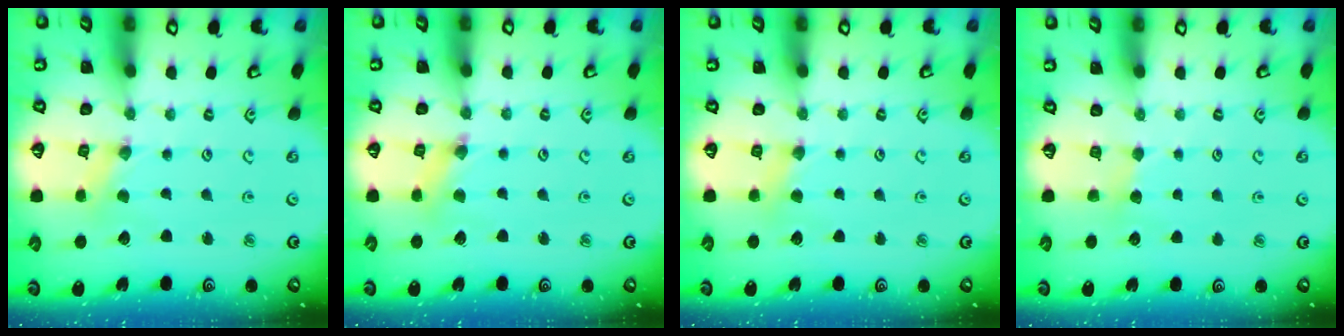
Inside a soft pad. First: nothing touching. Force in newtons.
{"total": 2.7, "press": 2.7, "slide": 0.2}
{"total": 2.9, "press": 2.9, "slide": 0.6}
{"total": 2.2, "press": 2.2, "slide": 0.3}